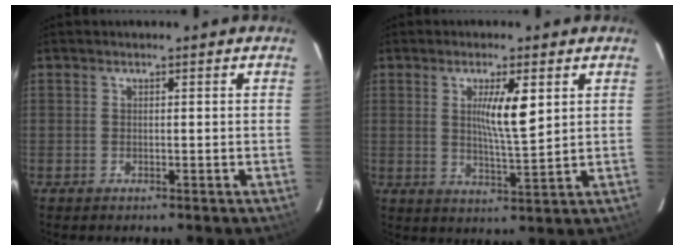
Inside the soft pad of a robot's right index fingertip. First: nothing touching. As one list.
[{"total": 7.1, "force": [2.1, 0.9, 6.7], "torque": [-0.116, -0.004, 0.037]}]